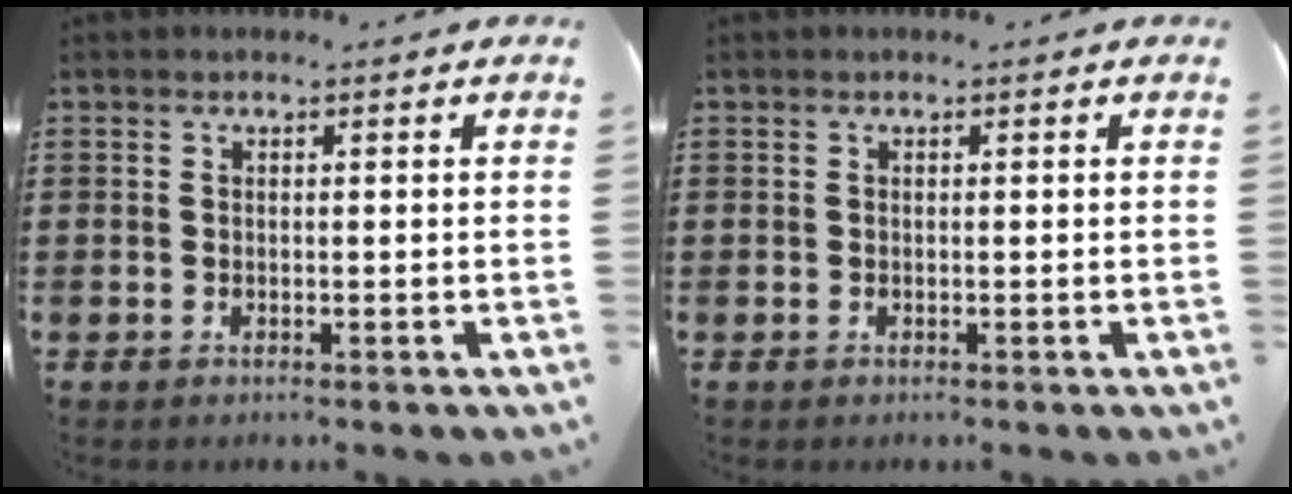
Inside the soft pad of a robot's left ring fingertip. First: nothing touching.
{"total": 0.0}